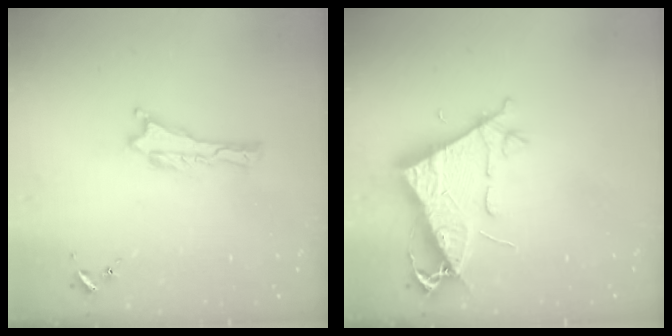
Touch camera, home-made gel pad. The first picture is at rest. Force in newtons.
{"total": 7.7, "press": 7.6, "slide": 1.2}